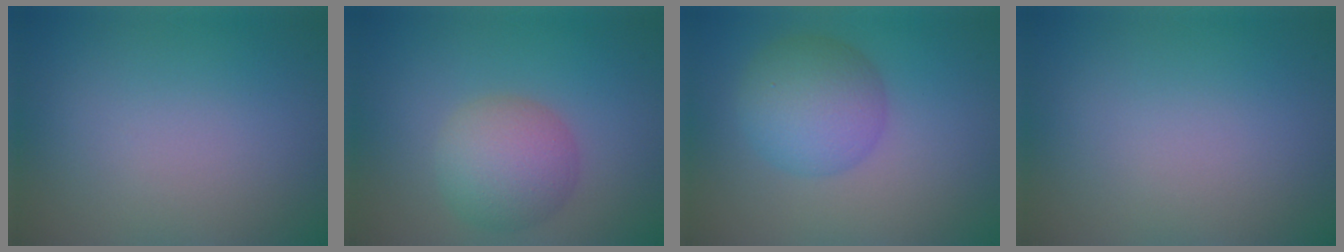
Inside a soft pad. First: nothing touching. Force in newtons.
{"total": 4.7, "press": 4.7, "slide": 0.2}
{"total": 5.2, "press": 5.2, "slide": 0.2}
{"total": 0.0}